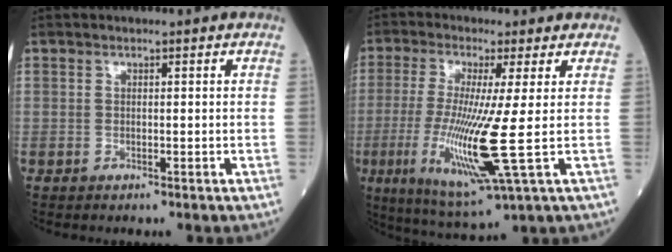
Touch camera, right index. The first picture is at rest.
{"total": 13.0, "force": [-1.8, -0.7, 12.8], "torque": [-0.268, -0.036, -0.036]}